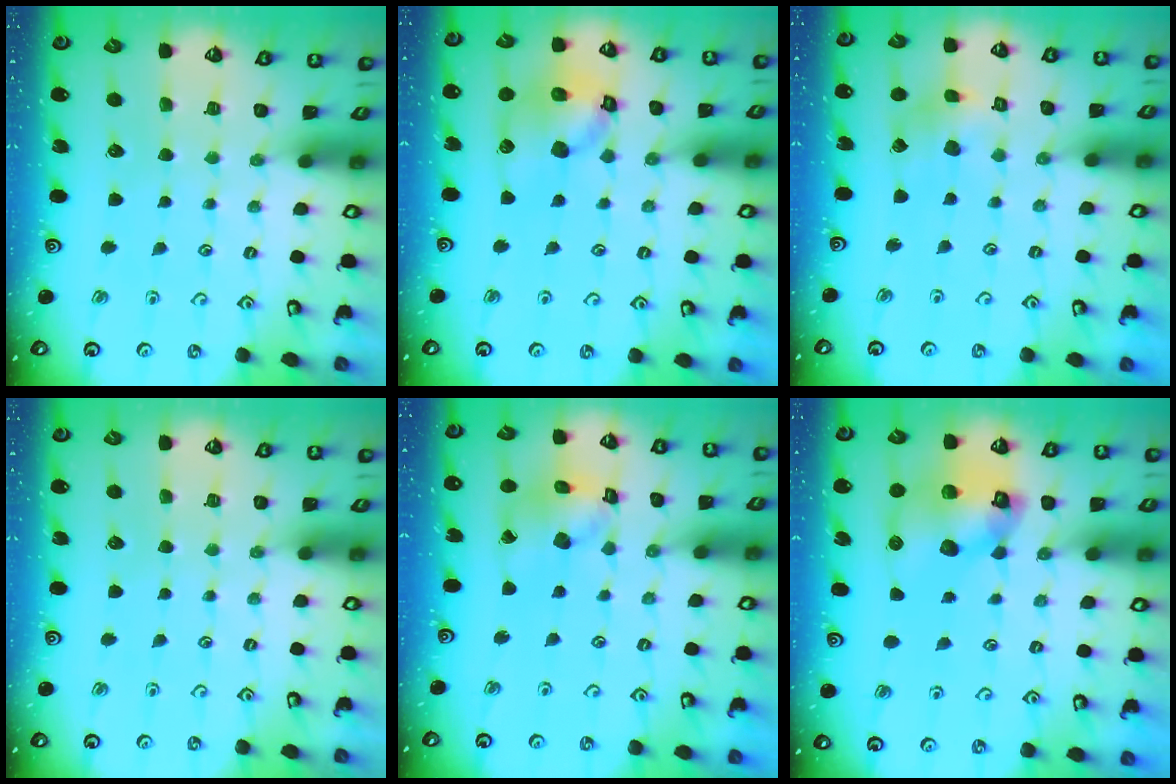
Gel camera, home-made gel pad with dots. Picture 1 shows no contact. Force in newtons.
{"total": 14.2, "press": 14.1, "slide": 2.1}
{"total": 5.7, "press": 5.7, "slide": 0.6}
{"total": 0.0}
{"total": 12.0, "press": 11.9, "slide": 1.5}
{"total": 12.7, "press": 12.6, "slide": 1.7}